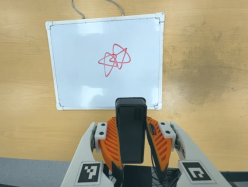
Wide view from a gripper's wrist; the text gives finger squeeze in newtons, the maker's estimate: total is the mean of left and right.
{"total": 4.7, "left": 3.3, "right": 6.0}